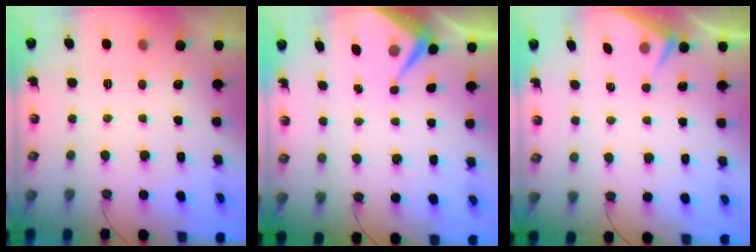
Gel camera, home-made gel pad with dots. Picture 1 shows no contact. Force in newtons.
{"total": 6.2, "press": 6.1, "slide": 0.7}
{"total": 3.4, "press": 3.3, "slide": 0.6}